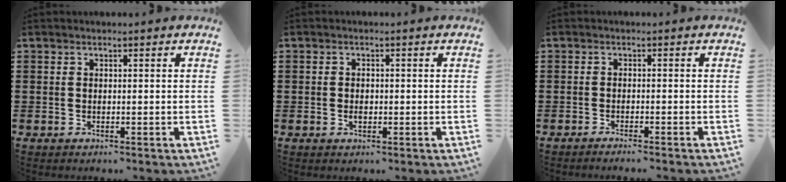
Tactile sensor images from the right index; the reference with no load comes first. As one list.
[{"total": 1.2, "force": [-0.2, 0.6, 1.0], "torque": [-0.021, -0.002, -0.003]}, {"total": 1.1, "force": [-1.1, -0.2, 0.3], "torque": [-0.005, 0.000, -0.021]}]